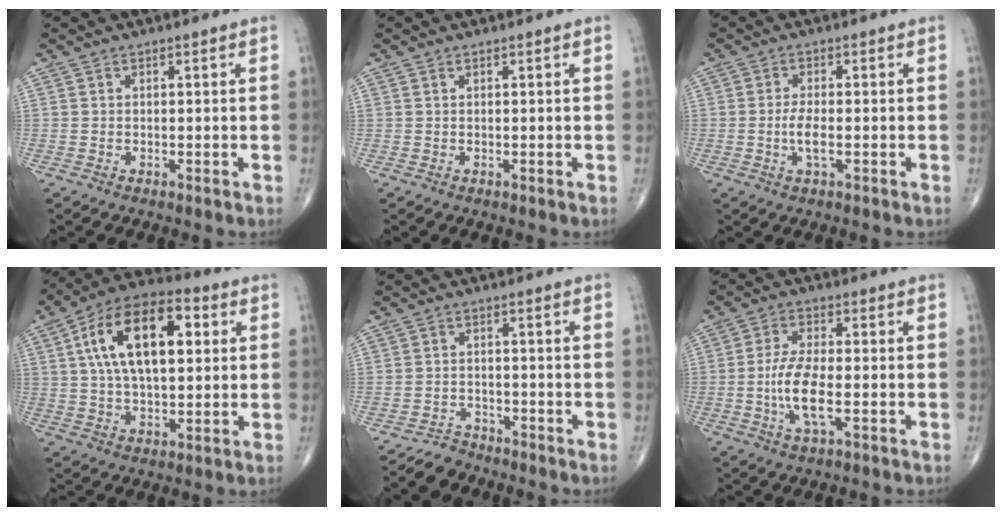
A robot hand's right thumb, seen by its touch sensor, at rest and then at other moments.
{"total": 0.0}
{"total": 3.5, "force": [-0.7, 1.2, 3.2], "torque": [-0.068, 0.000, -0.015]}
{"total": 19.0, "force": [4.7, 9.7, 15.7], "torque": [-0.252, 0.016, 0.071]}
{"total": 3.2, "force": [-3.0, 1.0, -0.4], "torque": [0.007, 0.008, -0.059]}
{"total": 8.4, "force": [-1.7, 3.1, 7.6], "torque": [-0.161, 0.005, -0.035]}